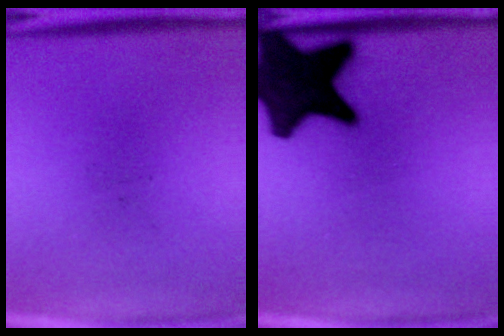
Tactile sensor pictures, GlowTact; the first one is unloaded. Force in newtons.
{"total": 17.7}